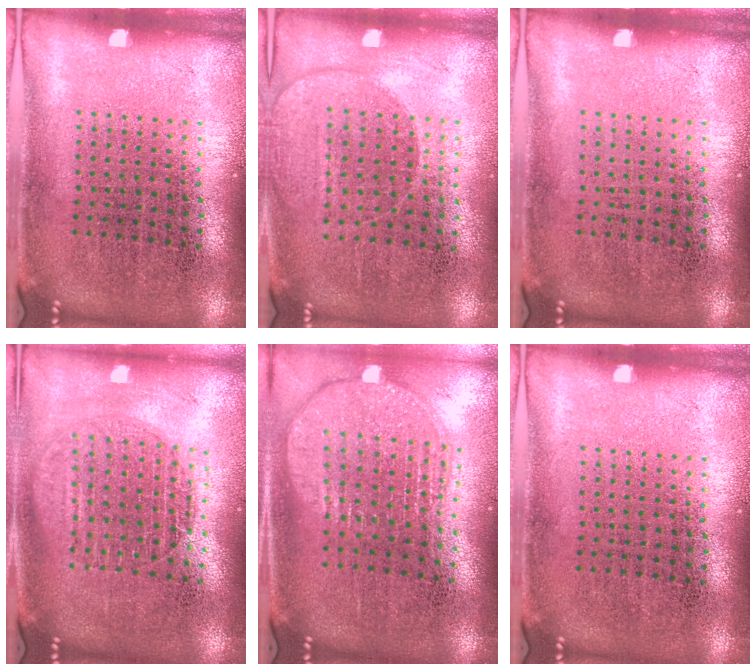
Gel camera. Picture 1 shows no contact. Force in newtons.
{"total": 1.4, "press": 1.3, "slide": 0.5}
{"total": 0.0}
{"total": 1.6, "press": 1.5, "slide": 0.7}
{"total": 2.0, "press": 1.6, "slide": 1.1}
{"total": 0.0}